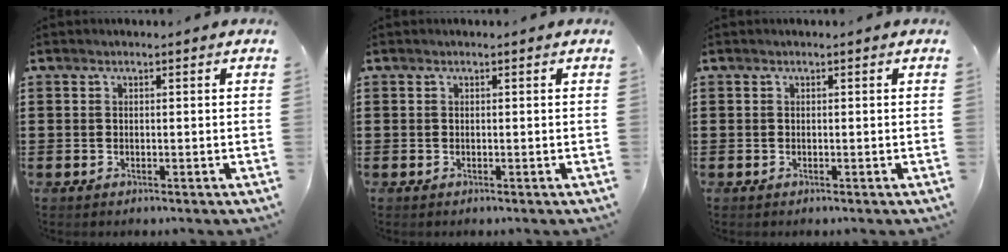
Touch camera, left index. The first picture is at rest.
{"total": 0.0}
{"total": 0.0}